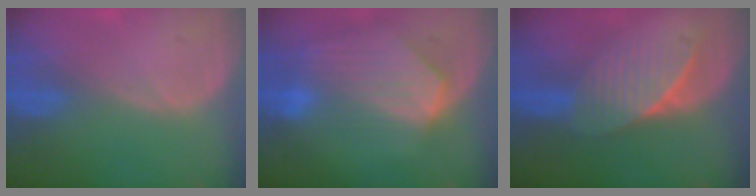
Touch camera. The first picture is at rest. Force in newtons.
{"total": 9.2, "press": 8.1, "slide": 4.3}
{"total": 7.4, "press": 6.6, "slide": 3.4}